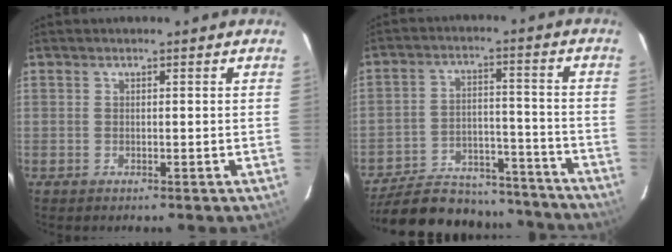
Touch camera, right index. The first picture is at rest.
{"total": 25.5, "force": [-22.3, 8.8, 8.8], "torque": [-0.180, 0.022, -0.299]}